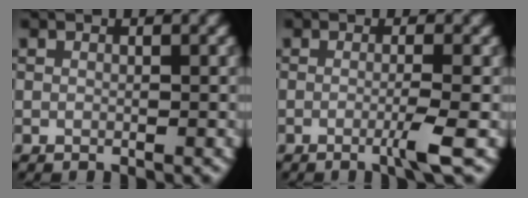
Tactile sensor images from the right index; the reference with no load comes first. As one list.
[{"total": 2.5, "force": [-0.8, 0.2, 2.3], "torque": [-0.037, -0.001, -0.022]}]